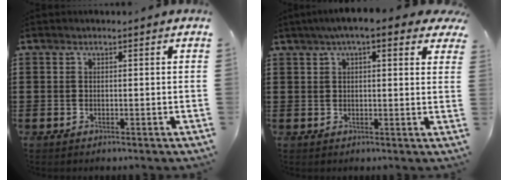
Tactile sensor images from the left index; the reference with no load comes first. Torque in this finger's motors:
{"motor_torque": [2.14, 0.00, 1.05, 0.10]}